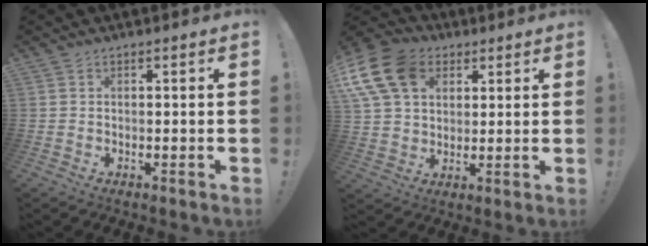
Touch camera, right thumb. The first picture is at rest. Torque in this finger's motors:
{"motor_torque": [0.26, 0.26, 0.69, 0.19, 0.12]}